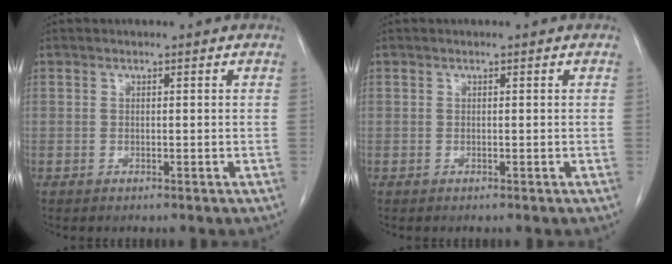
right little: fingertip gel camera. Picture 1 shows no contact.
{"total": 0.0}